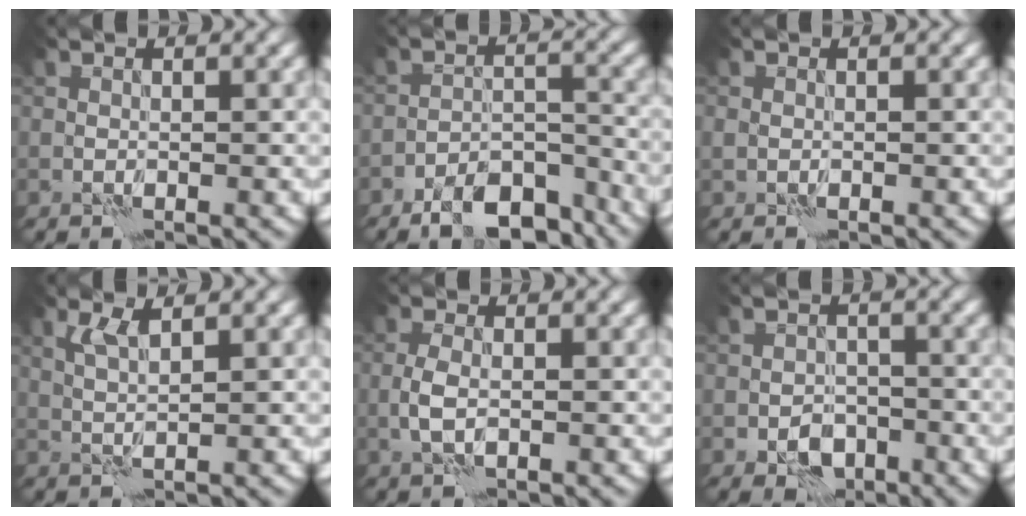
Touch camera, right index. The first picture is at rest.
{"total": 8.2, "force": [-6.6, 3.0, 3.9], "torque": [-0.052, 0.002, -0.106]}
{"total": 0.6, "force": [0.0, 0.6, 0.1], "torque": [-0.001, -0.003, -0.002]}
{"total": 2.1, "force": [1.3, 0.3, 1.7], "torque": [-0.040, 0.001, 0.025]}
{"total": 2.3, "force": [-0.5, 1.2, 2.0], "torque": [-0.046, 0.000, -0.014]}
{"total": 3.4, "force": [-1.7, 2.3, 1.8], "torque": [-0.022, -0.001, -0.033]}